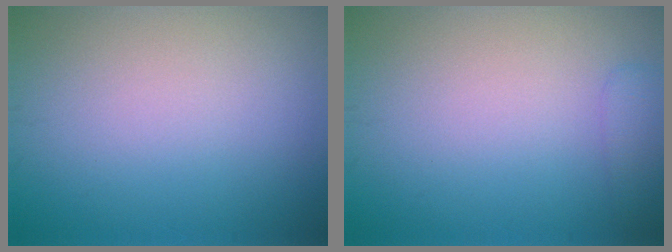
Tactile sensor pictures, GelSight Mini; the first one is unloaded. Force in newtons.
{"total": 1.5, "press": 1.5, "slide": 0.1}